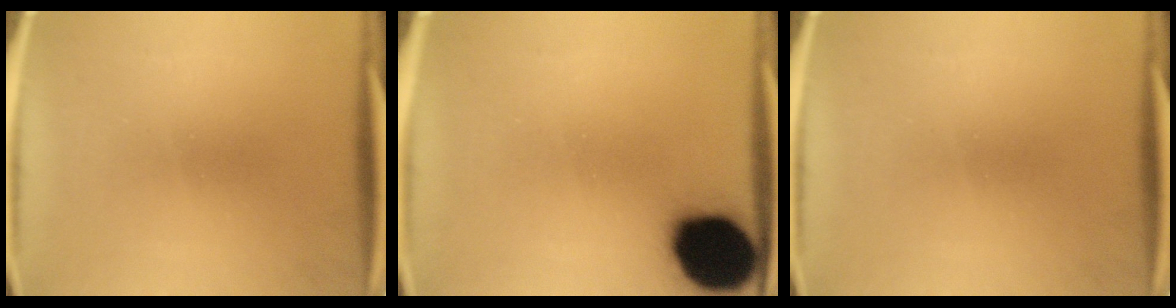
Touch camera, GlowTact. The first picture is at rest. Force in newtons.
{"total": 19.6}
{"total": 0.0}